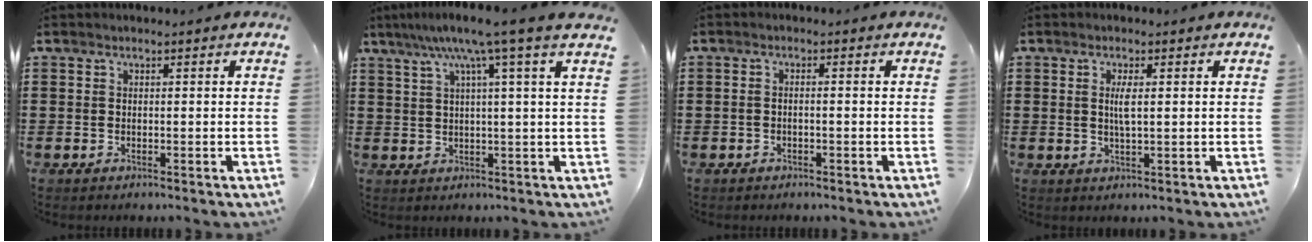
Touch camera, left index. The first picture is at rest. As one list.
[{"total": 7.3, "force": [4.5, -0.7, 5.7], "torque": [-0.117, -0.008, 0.071]}, {"total": 1.0, "force": [-0.6, 0.0, 0.8], "torque": [-0.014, -0.004, -0.010]}, {"total": 2.6, "force": [0.5, 0.4, 2.5], "torque": [-0.052, 0.001, 0.007]}]